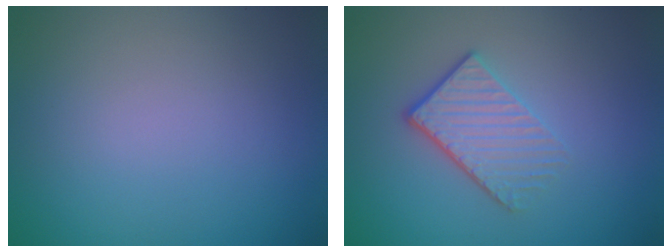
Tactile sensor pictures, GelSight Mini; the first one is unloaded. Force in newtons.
{"total": 3.8, "press": 2.8, "slide": 2.5}